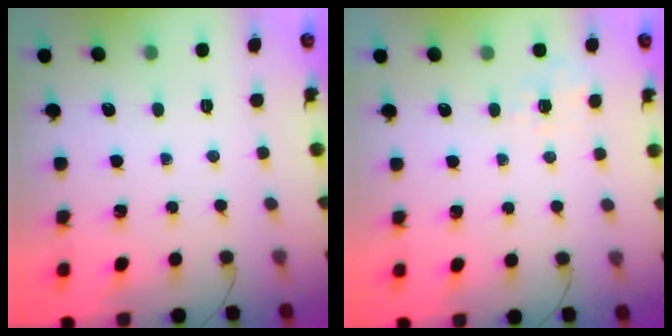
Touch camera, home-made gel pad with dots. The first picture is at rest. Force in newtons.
{"total": 1.9, "press": 1.1, "slide": 1.6}